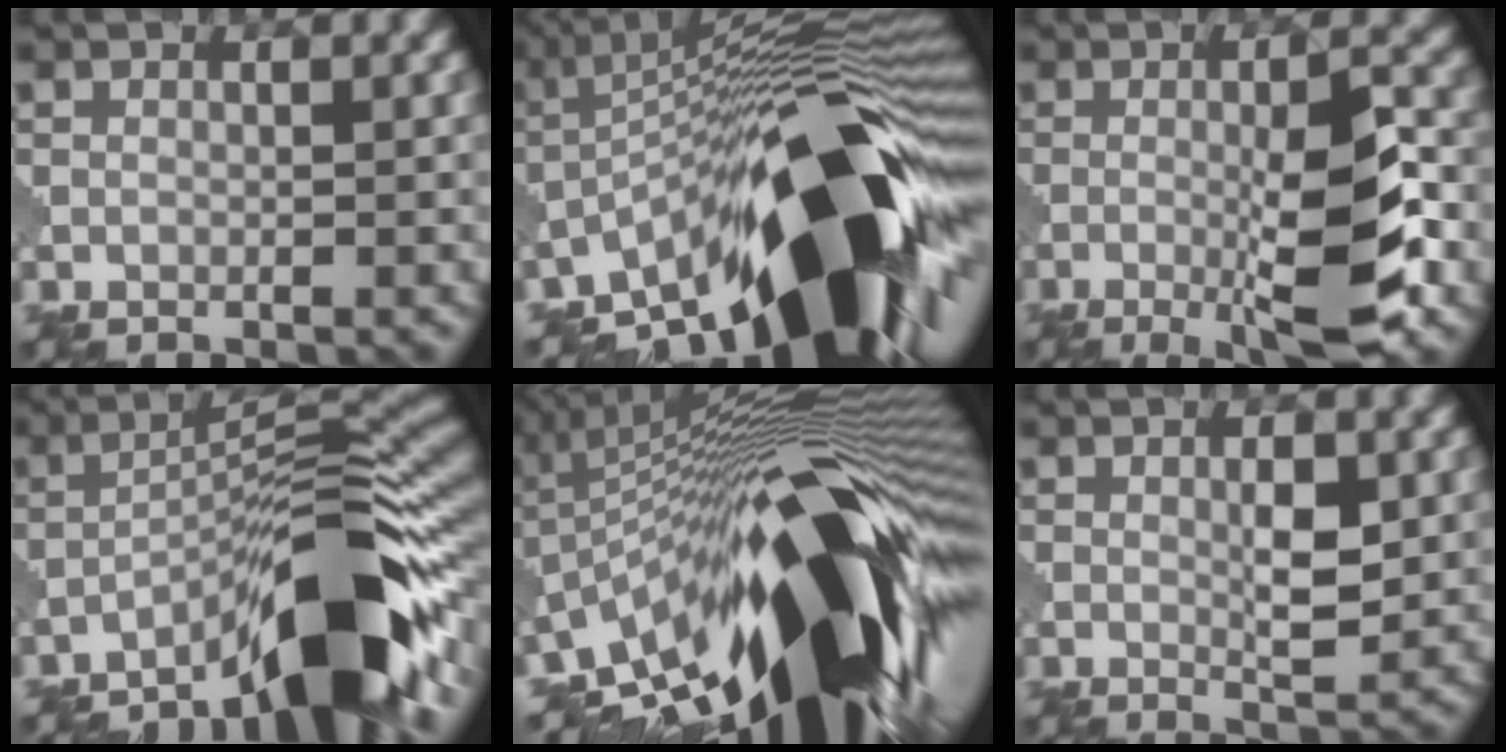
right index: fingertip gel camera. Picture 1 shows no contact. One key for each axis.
{"total": 17.3, "fx": -7.4, "fy": 5.0, "fz": 14.8, "tx": -0.204, "ty": 0.030, "tz": -0.146}
{"total": 8.4, "fx": -2.0, "fy": 1.7, "fz": 8.0, "tx": -0.123, "ty": 0.002, "tz": -0.034}
{"total": 11.0, "fx": -6.8, "fy": 1.9, "fz": 8.4, "tx": -0.111, "ty": 0.021, "tz": -0.117}
{"total": 19.4, "fx": -5.6, "fy": 6.3, "fz": 17.4, "tx": -0.256, "ty": 0.025, "tz": -0.123}
{"total": 3.0, "fx": 0.8, "fy": 0.7, "fz": 2.8, "tx": -0.049, "ty": -0.007, "tz": 0.019}